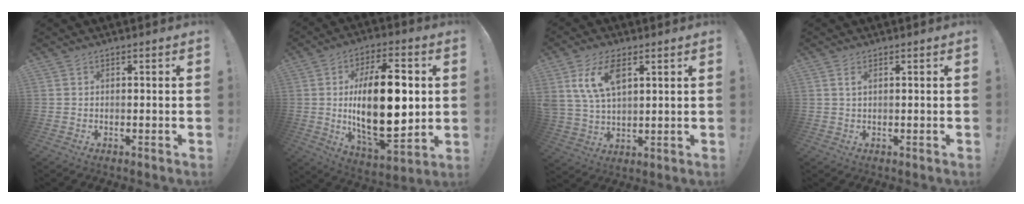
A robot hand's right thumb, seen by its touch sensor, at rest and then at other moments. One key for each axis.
{"total": 25.2, "fx": 1.8, "fy": 11.8, "fz": 22.2, "tx": -0.395, "ty": -0.010, "tz": 0.028}
{"total": 11.3, "fx": 4.9, "fy": 6.4, "fz": 8.0, "tx": -0.157, "ty": -0.004, "tz": 0.090}
{"total": 1.7, "fx": 0.5, "fy": 0.4, "fz": 1.5, "tx": -0.025, "ty": -0.001, "tz": 0.007}